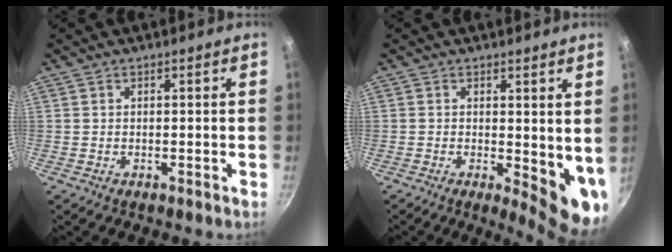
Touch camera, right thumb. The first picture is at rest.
{"total": 8.3, "force": [0.4, 3.5, 7.5], "torque": [-0.080, -0.019, 0.010]}